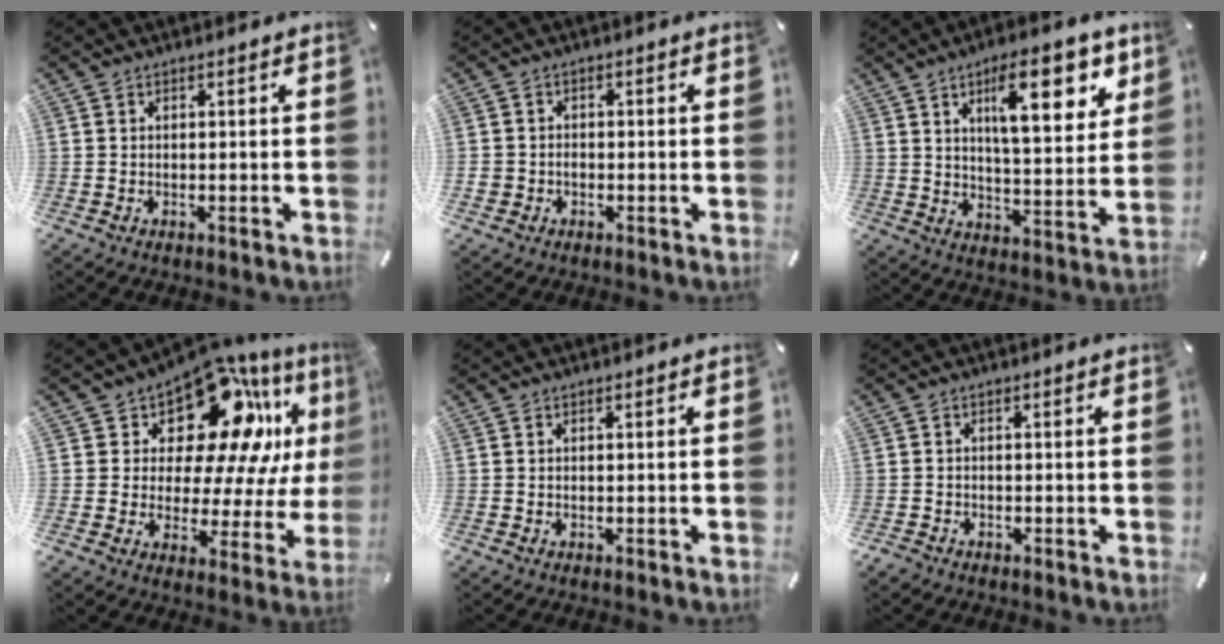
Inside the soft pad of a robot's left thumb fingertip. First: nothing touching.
{"total": 2.9, "force": [-1.0, 2.7, 0.7], "torque": [-0.012, 0.008, -0.022]}
{"total": 17.5, "force": [8.0, 6.6, 14.0], "torque": [-0.198, -0.023, 0.121]}
{"total": 17.8, "force": [11.3, 9.5, 9.9], "torque": [-0.143, -0.096, 0.193]}
{"total": 0.0}
{"total": 1.2, "force": [-0.9, 0.7, 0.4], "torque": [-0.006, 0.004, -0.020]}